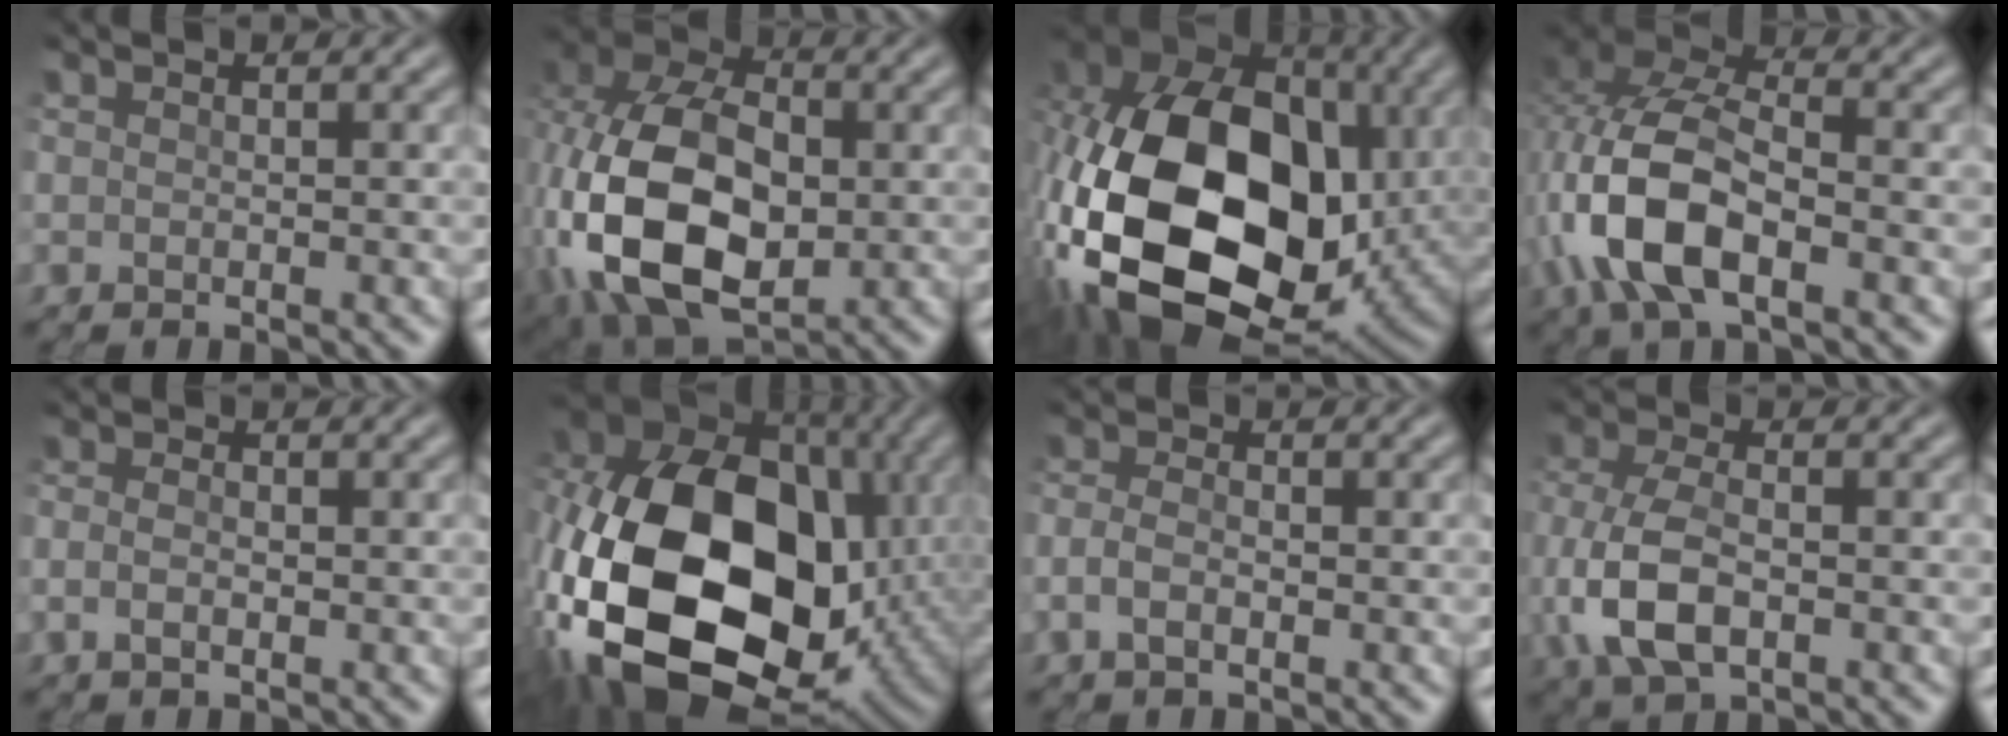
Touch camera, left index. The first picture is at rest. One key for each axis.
{"total": 16.5, "fx": -1.8, "fy": 10.9, "fz": 12.2, "tx": -0.268, "ty": -0.011, "tz": -0.031}
{"total": 20.2, "fx": -3.3, "fy": 13.6, "fz": 14.6, "tx": -0.350, "ty": -0.011, "tz": -0.058}
{"total": 9.7, "fx": -3.1, "fy": 4.6, "fz": 7.9, "tx": -0.186, "ty": 0.006, "tz": -0.069}
{"total": 1.6, "fx": -0.3, "fy": 0.8, "fz": 1.3, "tx": -0.032, "ty": 0.003, "tz": -0.009}
{"total": 20.0, "fx": -3.8, "fy": 12.9, "fz": 14.8, "tx": -0.335, "ty": -0.015, "tz": -0.069}
{"total": 2.2, "fx": -0.7, "fy": 1.1, "fz": 1.8, "tx": -0.045, "ty": 0.005, "tz": -0.016}
{"total": 6.4, "fx": -1.8, "fy": 3.3, "fz": 5.2, "tx": -0.131, "ty": -0.001, "tz": -0.038}